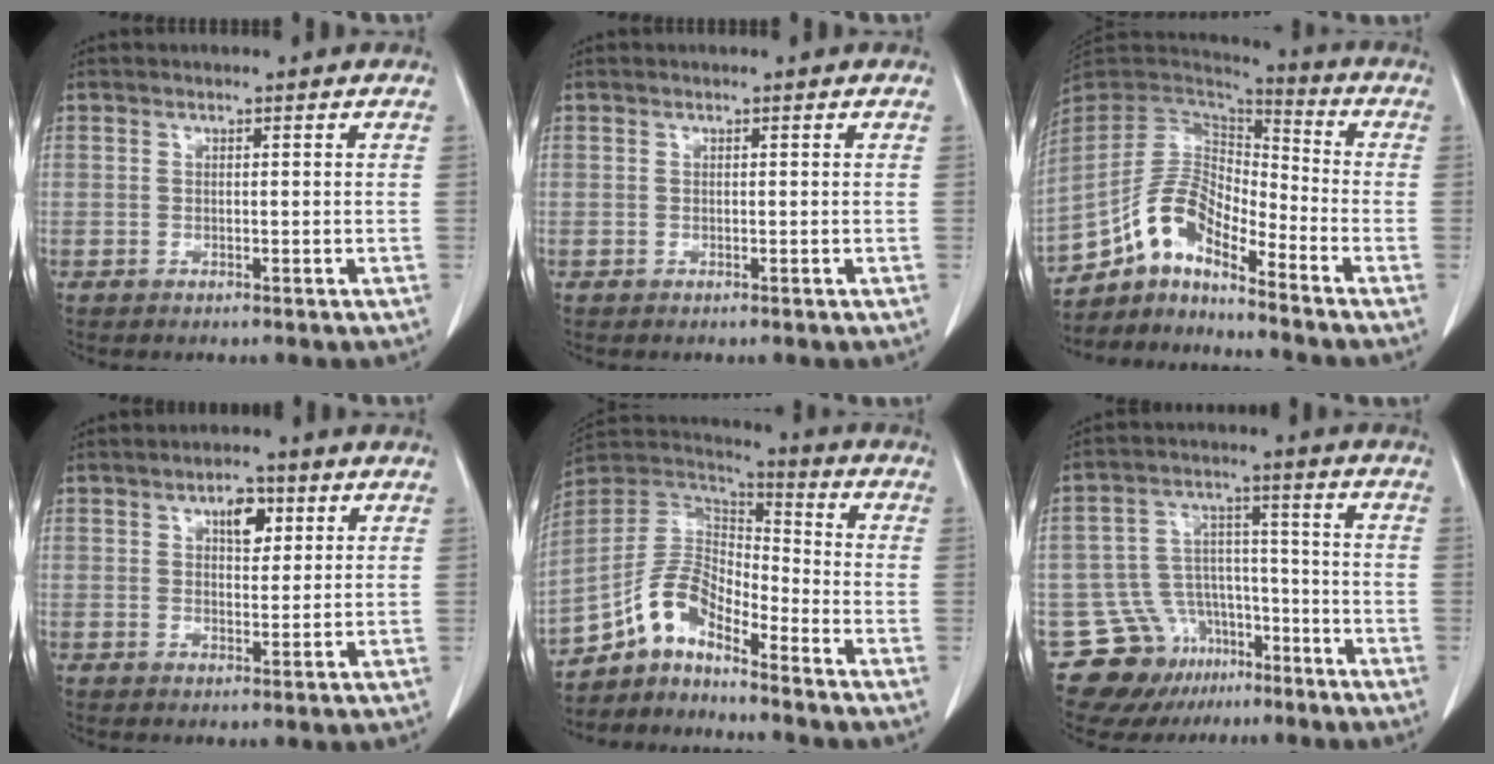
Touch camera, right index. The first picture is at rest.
{"total": 0.0}
{"total": 11.6, "force": [-8.7, 3.4, 6.7], "torque": [-0.135, 0.037, -0.166]}
{"total": 4.4, "force": [1.9, 2.2, 3.2], "torque": [-0.049, 0.006, 0.030]}
{"total": 9.4, "force": [-7.3, 3.0, 5.1], "torque": [-0.108, 0.037, -0.140]}
{"total": 12.4, "force": [-8.3, 8.7, 2.8], "torque": [-0.051, 0.054, -0.126]}